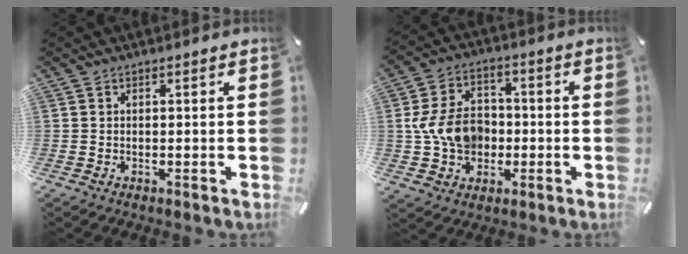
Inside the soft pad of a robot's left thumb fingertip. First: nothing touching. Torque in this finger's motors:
{"motor_torque": [0.40, 0.62, 0.75, -0.47, 0.19]}